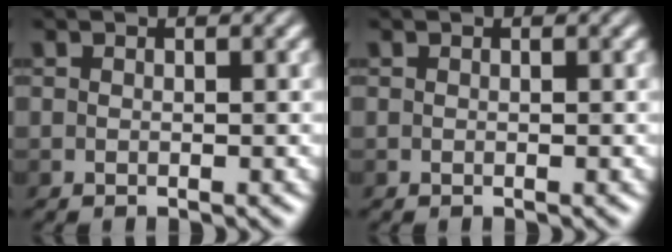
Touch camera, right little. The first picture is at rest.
{"total": 0.0}